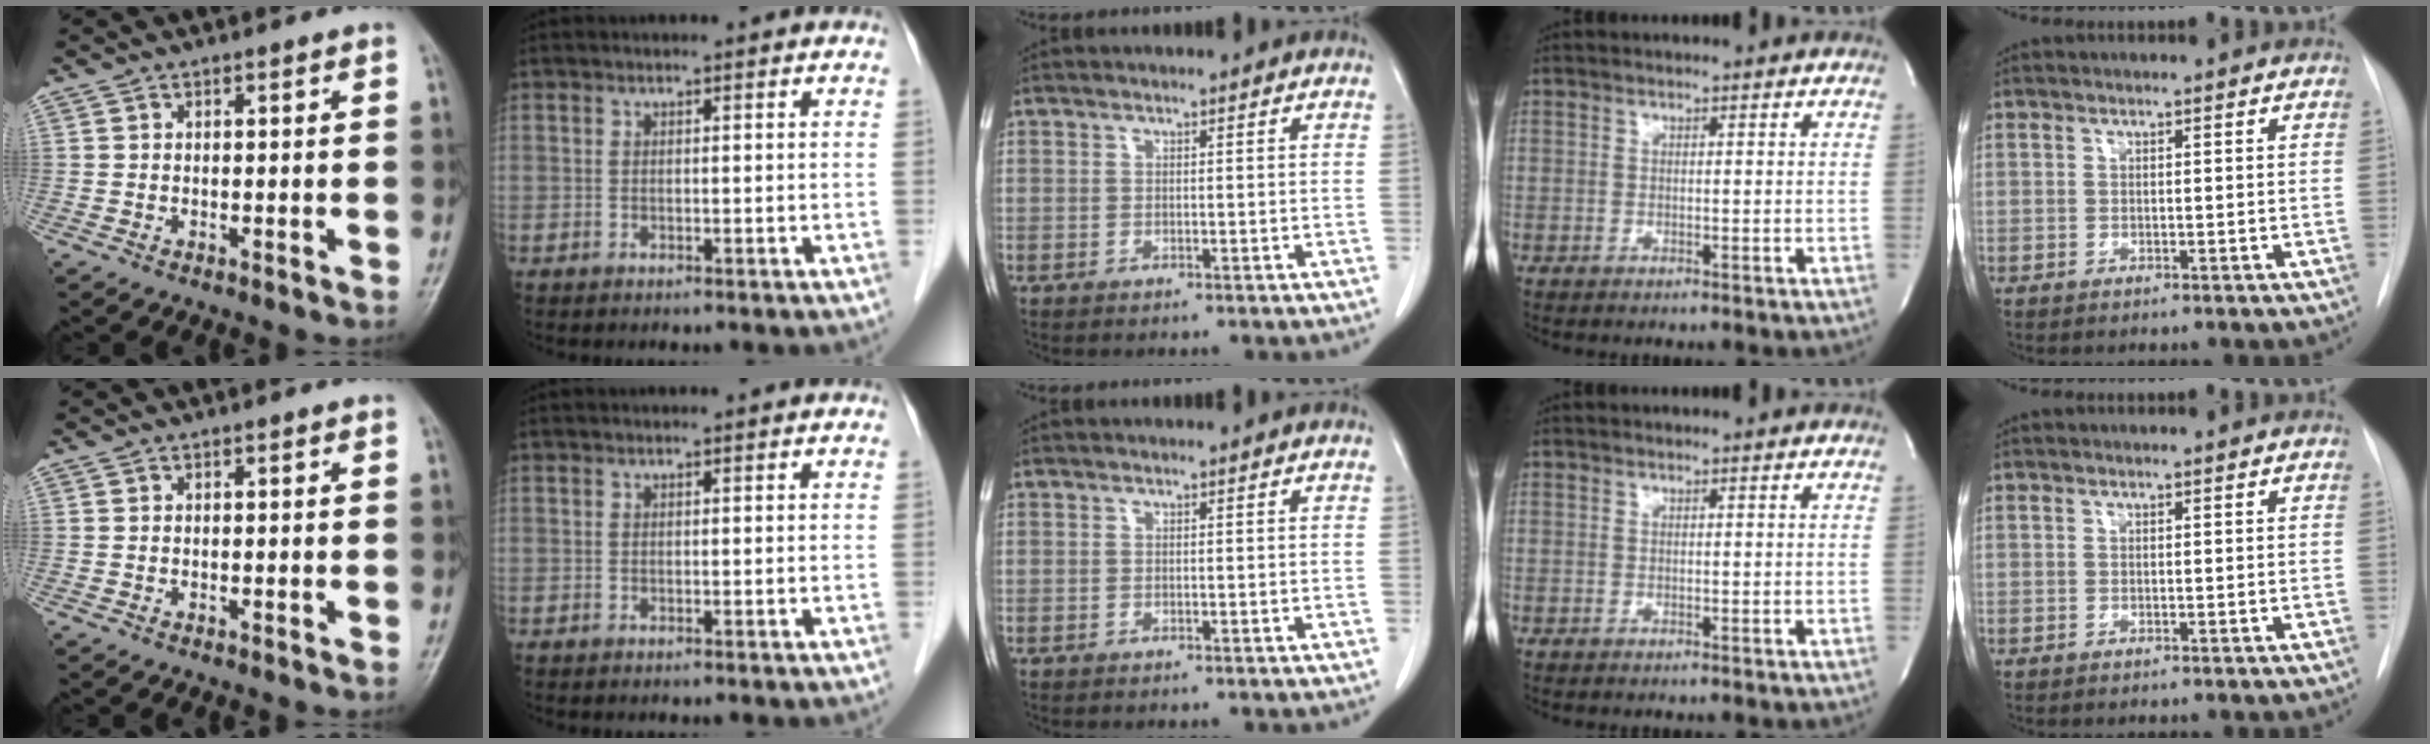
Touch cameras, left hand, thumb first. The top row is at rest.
{}